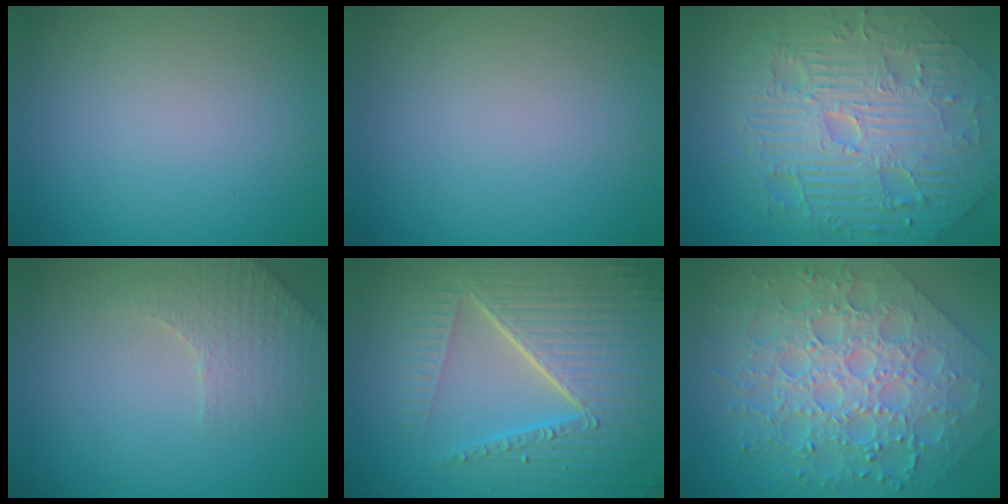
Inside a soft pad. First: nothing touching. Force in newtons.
{"total": 0.0}
{"total": 11.5, "press": 7.5, "slide": 8.7}
{"total": 3.3, "press": 3.2, "slide": 0.9}
{"total": 8.7, "press": 6.0, "slide": 6.3}
{"total": 7.6, "press": 6.3, "slide": 4.3}